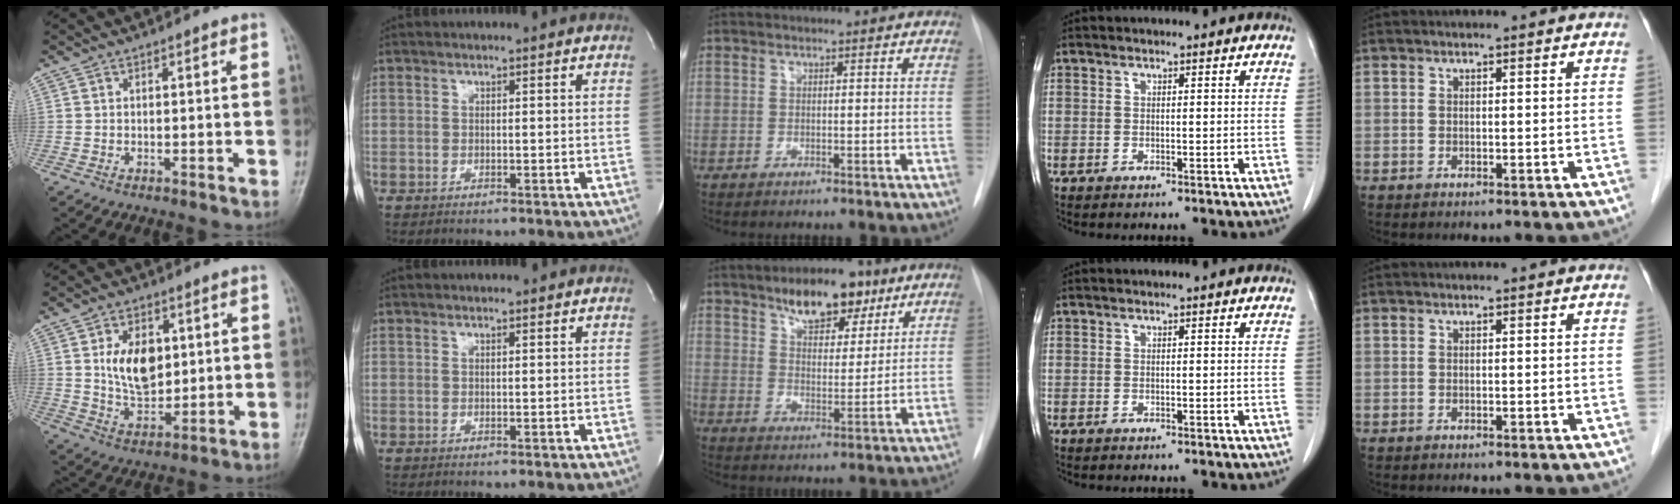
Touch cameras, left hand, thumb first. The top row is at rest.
{"thumb": {"total": 10.3, "force": [2.5, 6.4, 7.7], "torque": [-0.106, -0.020, 0.054]}, "middle": {"total": 9.7, "force": [6.4, 4.2, 6.0], "torque": [-0.093, 0.007, 0.106]}}